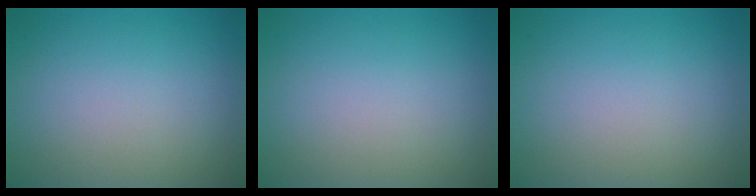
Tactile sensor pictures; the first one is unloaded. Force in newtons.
{"total": 0.0}
{"total": 0.0}